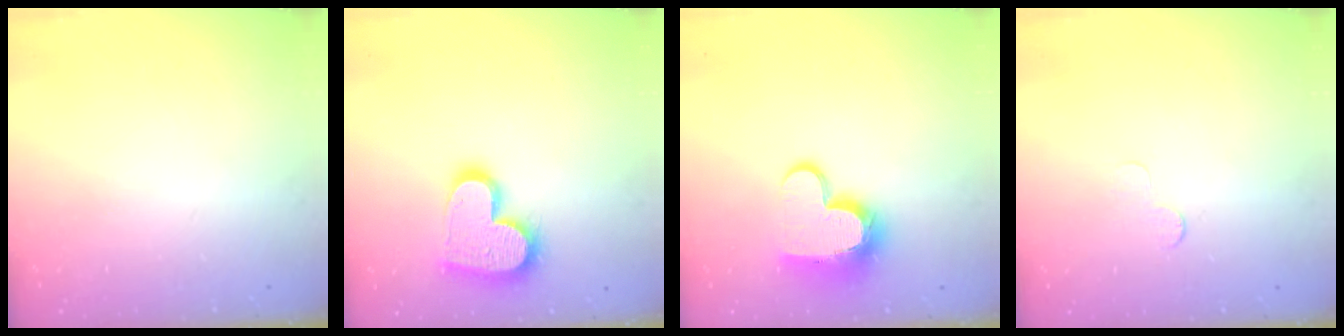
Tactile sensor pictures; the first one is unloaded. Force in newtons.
{"total": 16.9, "press": 16.8, "slide": 1.3}
{"total": 13.0, "press": 13.0, "slide": 1.2}
{"total": 3.0, "press": 2.9, "slide": 0.3}